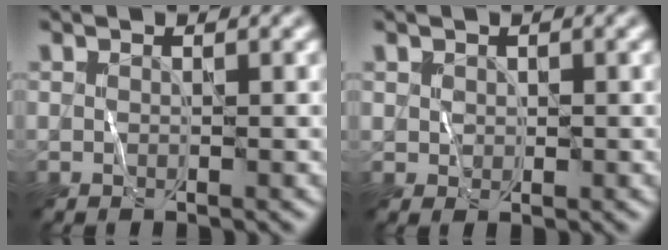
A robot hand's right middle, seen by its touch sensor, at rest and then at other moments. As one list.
[{"total": 0.9, "force": [0.4, 0.7, 0.2], "torque": [-0.002, -0.002, 0.007]}]